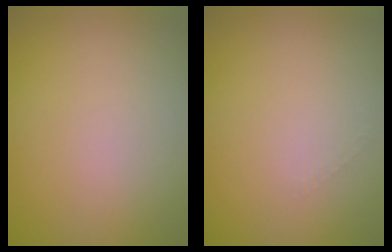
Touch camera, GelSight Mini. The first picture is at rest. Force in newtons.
{"total": 0.6, "press": 0.6, "slide": 0.0}